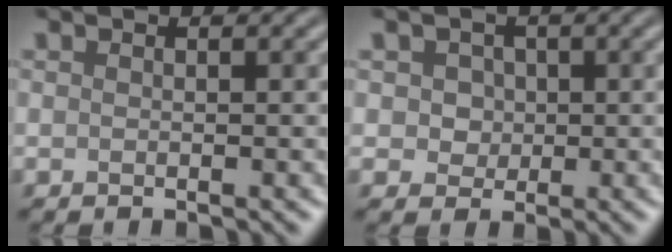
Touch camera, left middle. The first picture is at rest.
{"total": 2.9, "force": [1.0, 2.4, 1.3], "torque": [-0.020, 0.012, 0.013]}